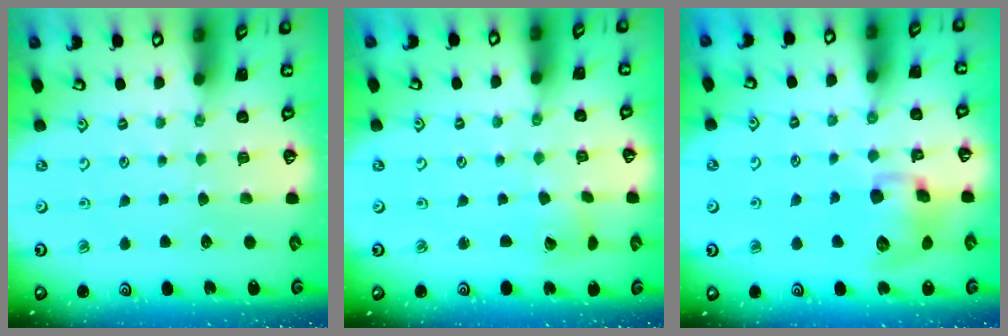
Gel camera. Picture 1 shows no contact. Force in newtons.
{"total": 3.3, "press": 3.3, "slide": 0.3}
{"total": 11.0, "press": 10.8, "slide": 1.8}